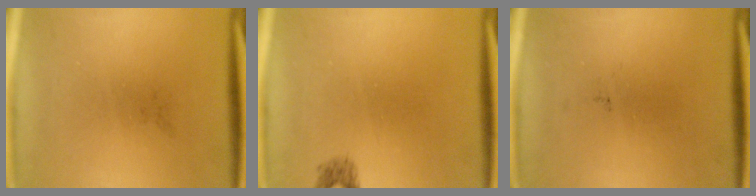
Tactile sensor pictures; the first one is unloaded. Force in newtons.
{"total": 1.0}
{"total": 0.0}